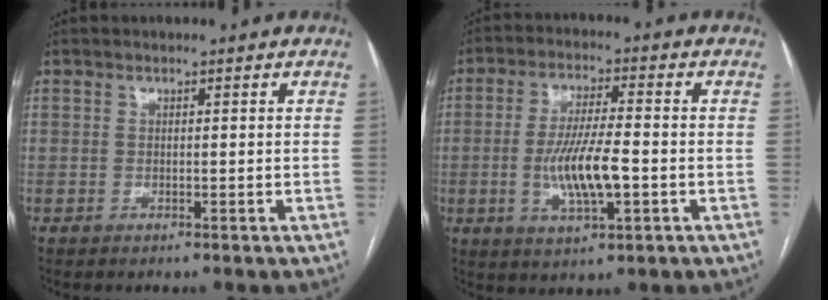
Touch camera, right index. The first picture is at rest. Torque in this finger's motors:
{"motor_torque": [0.80, -0.05, 0.45, 0.11]}